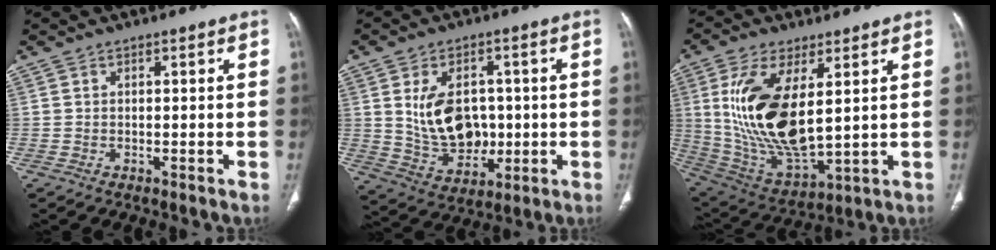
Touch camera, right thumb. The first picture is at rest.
{"total": 12.2, "force": [1.1, 8.7, 8.5], "torque": [-0.113, -0.005, 0.039]}
{"total": 19.5, "force": [4.1, 8.7, 16.9], "torque": [-0.333, -0.027, 0.095]}